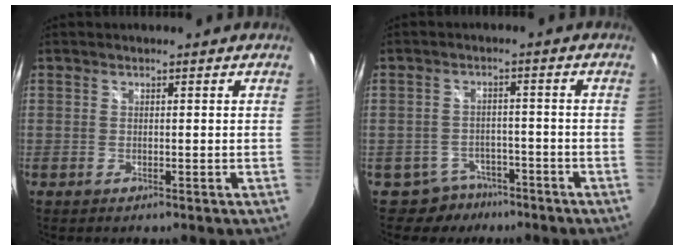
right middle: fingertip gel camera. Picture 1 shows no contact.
{"total": 5.5, "force": [-4.0, 3.8, 0.1], "torque": [-0.011, 0.019, -0.057]}